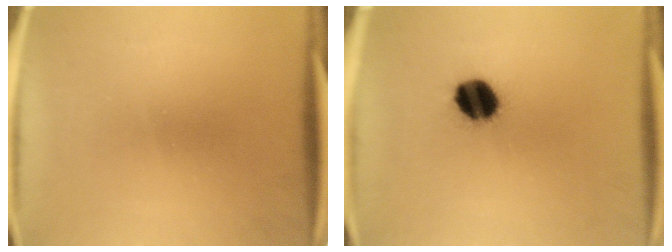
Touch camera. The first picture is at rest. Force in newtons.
{"total": 9.8}